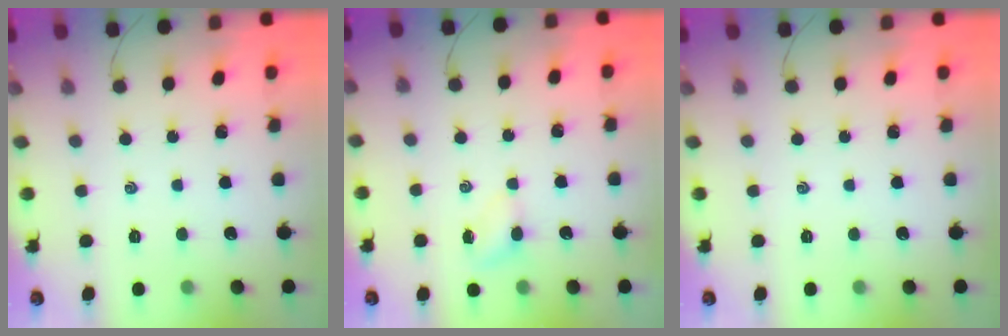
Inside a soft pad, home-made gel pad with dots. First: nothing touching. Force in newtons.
{"total": 3.0, "press": 2.9, "slide": 0.9}
{"total": 0.0}